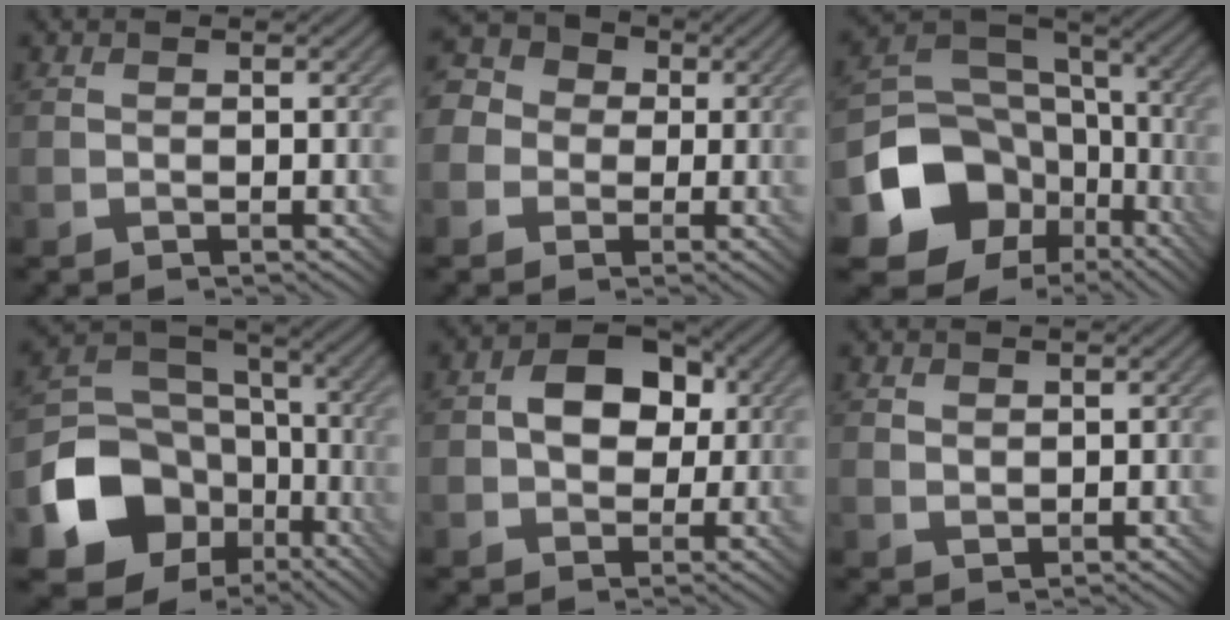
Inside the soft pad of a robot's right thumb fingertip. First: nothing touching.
{"total": 8.5, "force": [-0.4, 7.9, 3.3], "torque": [-0.126, 0.014, -0.041]}
{"total": 14.5, "force": [-5.2, 11.6, 7.0], "torque": [-0.154, -0.039, -0.093]}
{"total": 13.7, "force": [-5.1, 10.9, 6.5], "torque": [-0.151, -0.037, -0.094]}
{"total": 7.2, "force": [0.6, 5.3, 4.8], "torque": [-0.076, 0.011, 0.002]}
{"total": 1.2, "force": [0.9, 0.6, 0.4], "torque": [-0.011, -0.004, 0.020]}